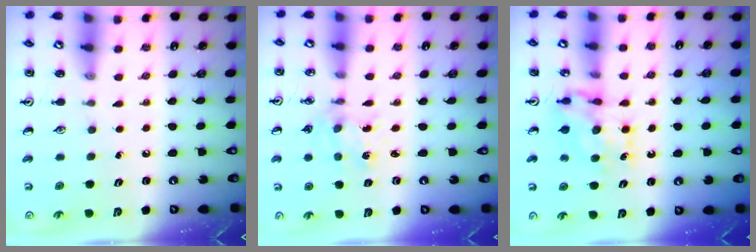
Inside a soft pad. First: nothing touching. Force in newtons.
{"total": 1.4, "press": 1.4, "slide": 0.2}
{"total": 7.6, "press": 7.6, "slide": 0.7}